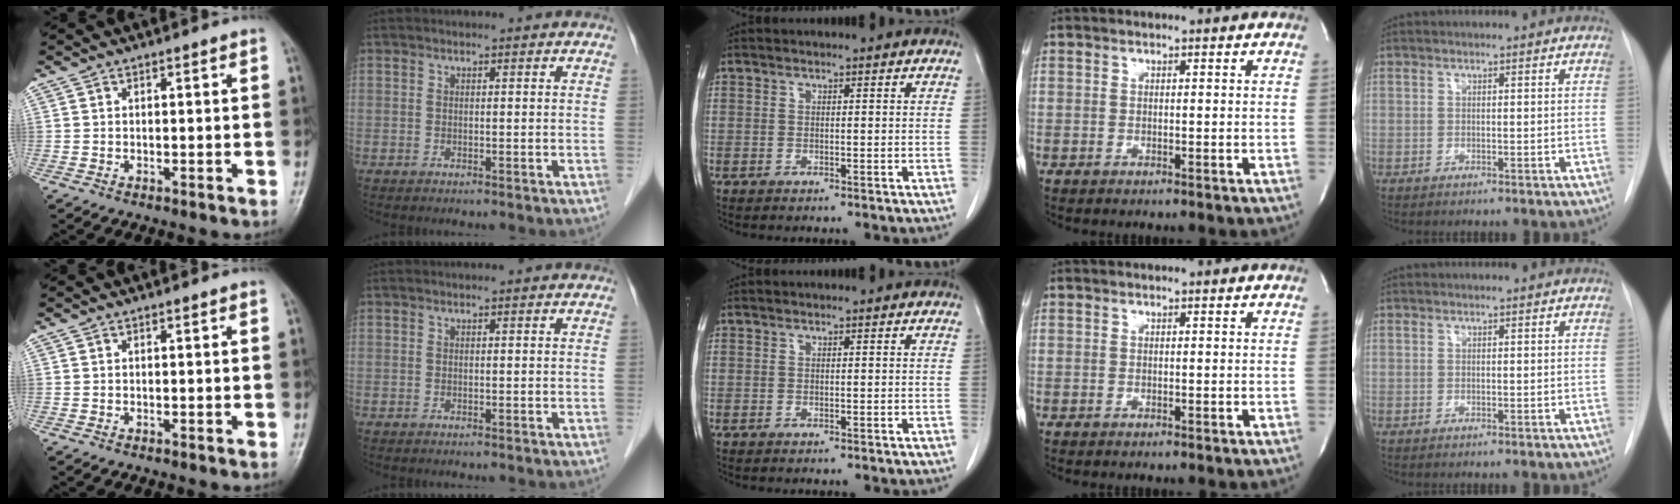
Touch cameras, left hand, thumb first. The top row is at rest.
{}